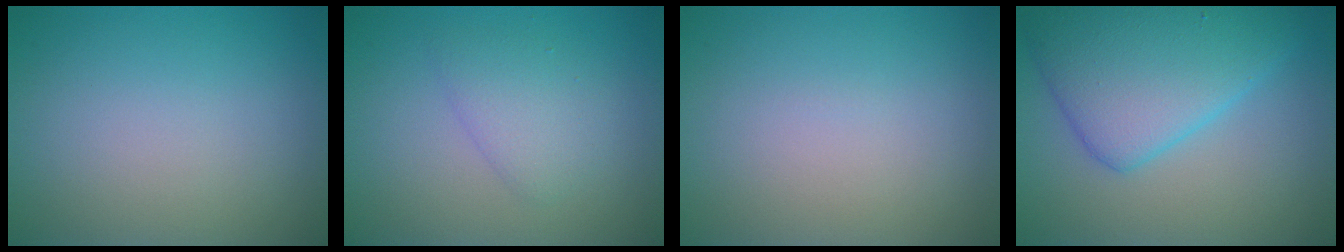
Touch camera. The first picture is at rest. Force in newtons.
{"total": 2.4, "press": 2.4, "slide": 0.2}
{"total": 0.0}
{"total": 7.2, "press": 7.2, "slide": 0.3}